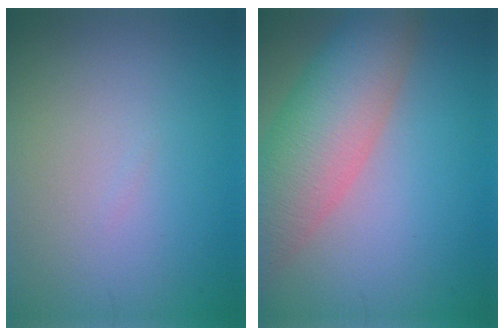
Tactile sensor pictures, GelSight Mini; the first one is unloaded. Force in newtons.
{"total": 8.4, "press": 8.4, "slide": 0.4}